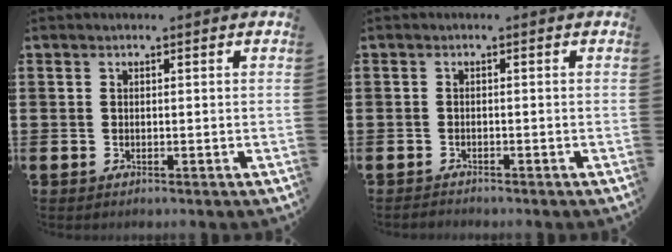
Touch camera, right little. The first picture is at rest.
{"total": 0.7, "force": [-0.7, 0.0, -0.1], "torque": [-0.001, -0.001, -0.015]}